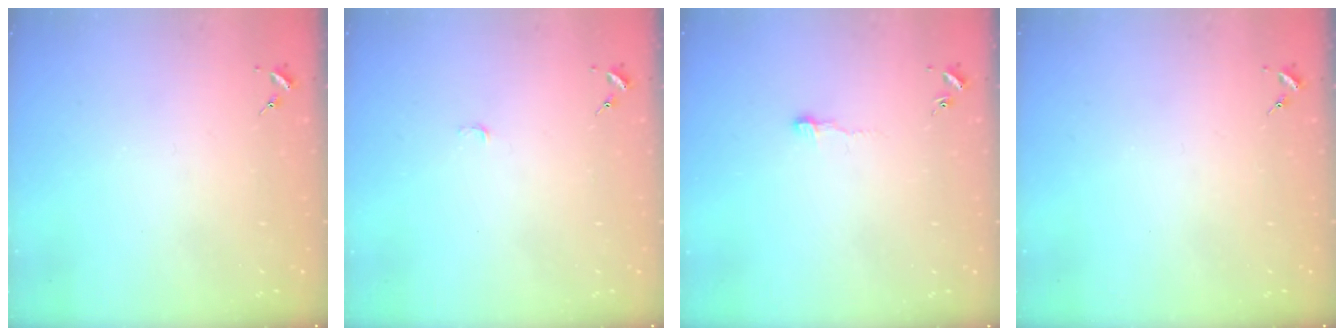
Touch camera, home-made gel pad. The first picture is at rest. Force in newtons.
{"total": 3.0, "press": 3.0, "slide": 0.3}
{"total": 3.4, "press": 3.4, "slide": 0.3}
{"total": 0.0}